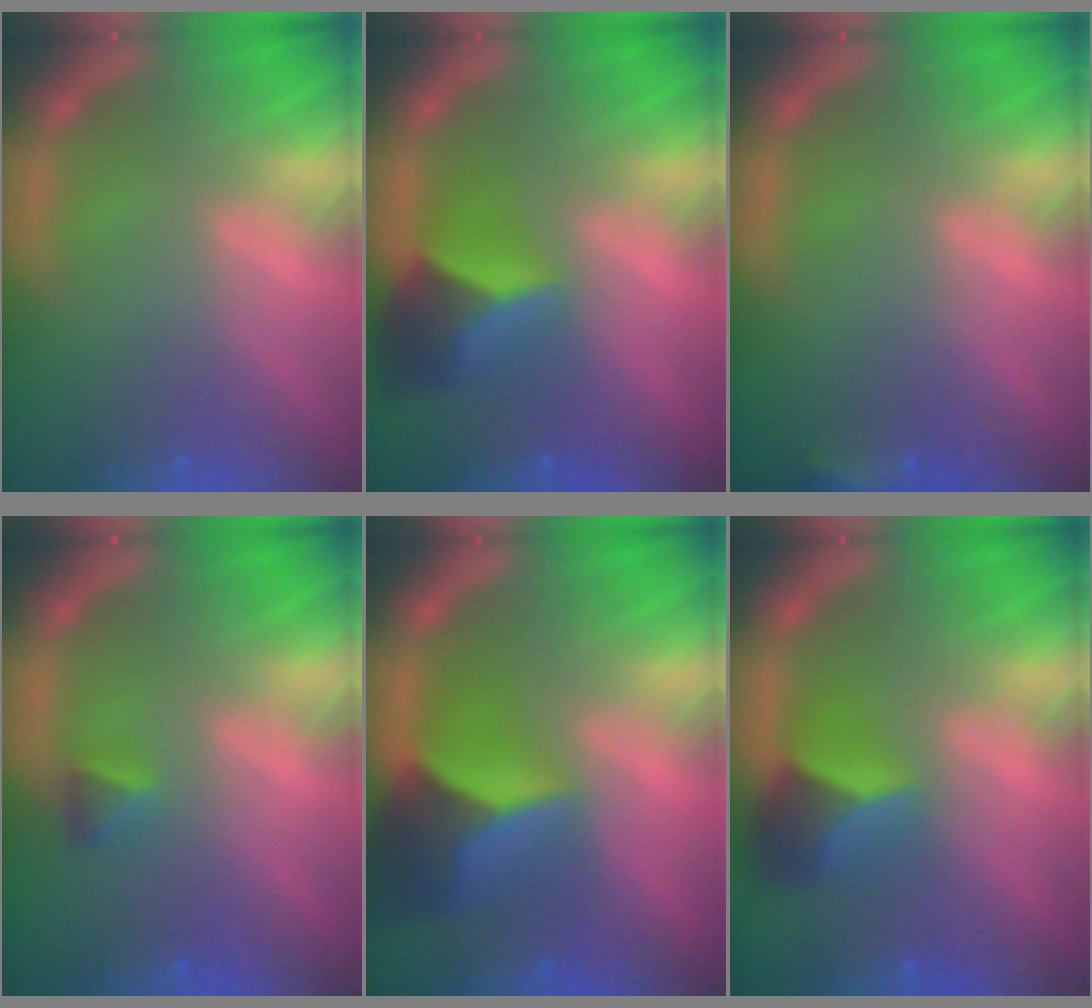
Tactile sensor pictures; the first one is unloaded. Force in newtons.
{"total": 5.4}
{"total": 1.9}
{"total": 1.4}
{"total": 7.9}
{"total": 4.4}